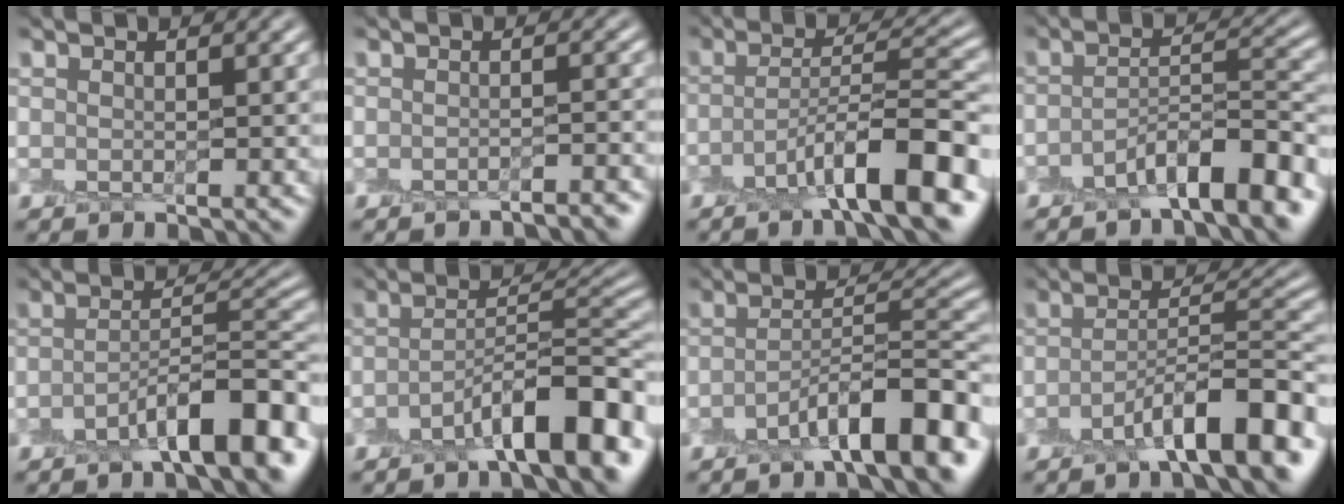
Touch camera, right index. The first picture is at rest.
{"total": 2.5, "force": [-2.3, 0.5, 1.0], "torque": [0.002, 0.005, -0.034]}
{"total": 8.8, "force": [-4.4, 2.0, 7.4], "torque": [-0.111, 0.015, -0.078]}
{"total": 6.8, "force": [-4.1, 1.6, 5.2], "torque": [-0.075, 0.012, -0.070]}
{"total": 7.4, "force": [-4.0, 1.8, 6.0], "torque": [-0.085, 0.016, -0.067]}
{"total": 8.2, "force": [-4.2, 2.1, 6.7], "torque": [-0.096, 0.018, -0.071]}
{"total": 8.2, "force": [-4.5, 2.0, 6.6], "torque": [-0.096, 0.015, -0.076]}
{"total": 8.3, "force": [-4.5, 2.0, 6.7], "torque": [-0.098, 0.015, -0.076]}